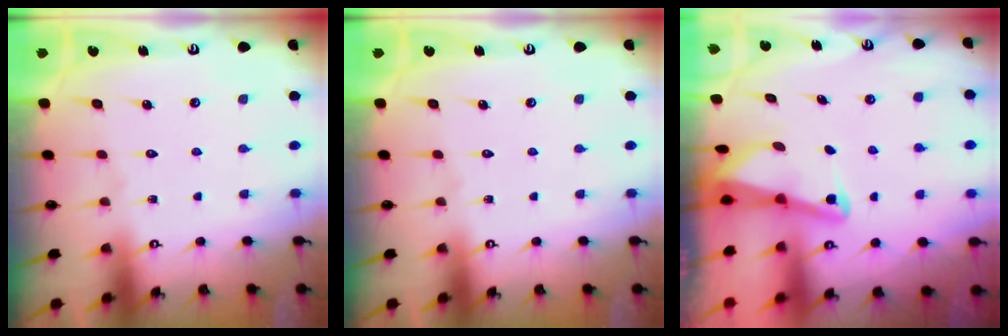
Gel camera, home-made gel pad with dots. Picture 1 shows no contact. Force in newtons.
{"total": 0.0}
{"total": 2.3, "press": 2.2, "slide": 0.2}